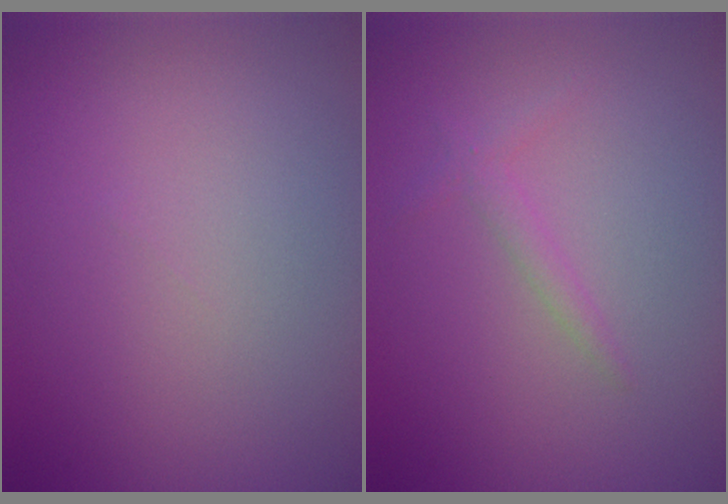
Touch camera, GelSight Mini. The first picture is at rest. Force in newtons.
{"total": 1.1, "press": 1.1, "slide": 0.1}